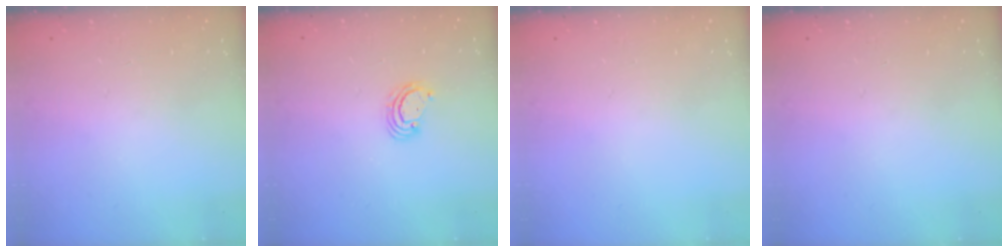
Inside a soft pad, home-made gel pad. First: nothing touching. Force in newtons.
{"total": 2.8, "press": 2.8, "slide": 0.3}
{"total": 0.0}
{"total": 0.0}